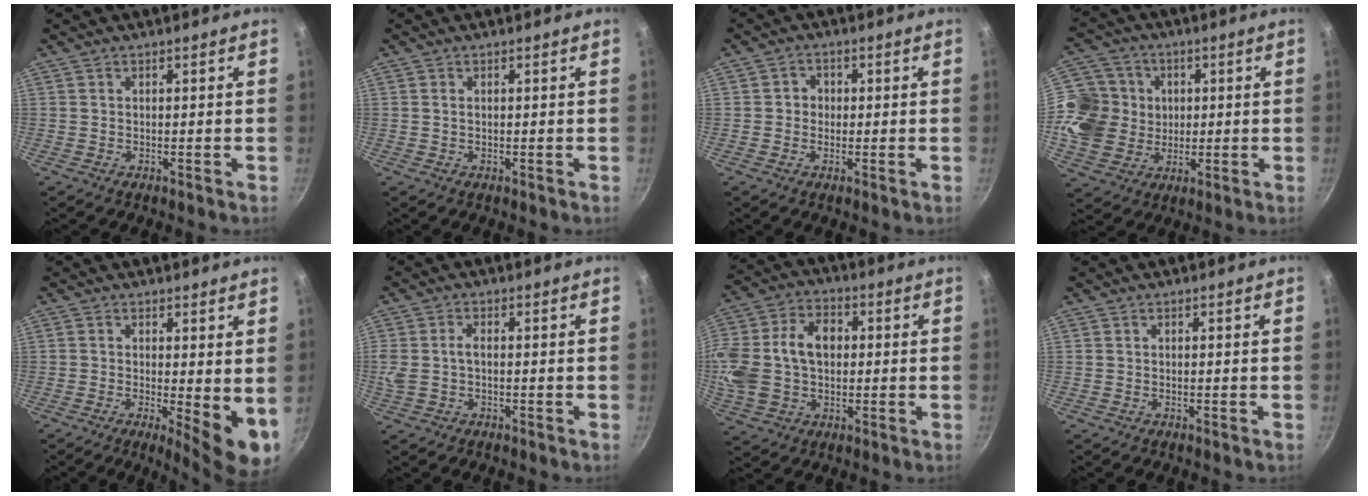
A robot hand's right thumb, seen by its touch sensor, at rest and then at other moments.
{"total": 0.6, "force": [0.2, 0.4, 0.5], "torque": [-0.010, 0.001, 0.003]}
{"total": 2.7, "force": [0.0, 2.5, 0.9], "torque": [0.003, 0.006, -0.004]}
{"total": 14.8, "force": [1.8, 13.5, 5.9], "torque": [-0.096, 0.006, 0.032]}
{"total": 8.4, "force": [-0.4, 2.5, 8.0], "torque": [-0.099, -0.016, 0.000]}
{"total": 4.4, "force": [-0.1, 2.6, 3.6], "torque": [-0.075, 0.005, -0.004]}
{"total": 19.7, "force": [1.4, 14.4, 13.4], "torque": [-0.280, 0.037, 0.023]}
{"total": 0.0}